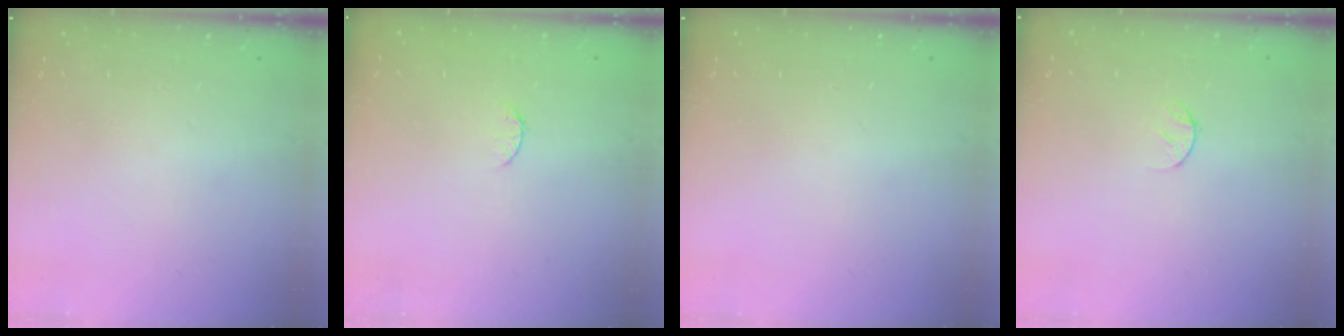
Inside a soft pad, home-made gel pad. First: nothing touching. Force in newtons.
{"total": 4.8, "press": 4.8, "slide": 0.5}
{"total": 0.0}
{"total": 4.0, "press": 4.0, "slide": 0.4}